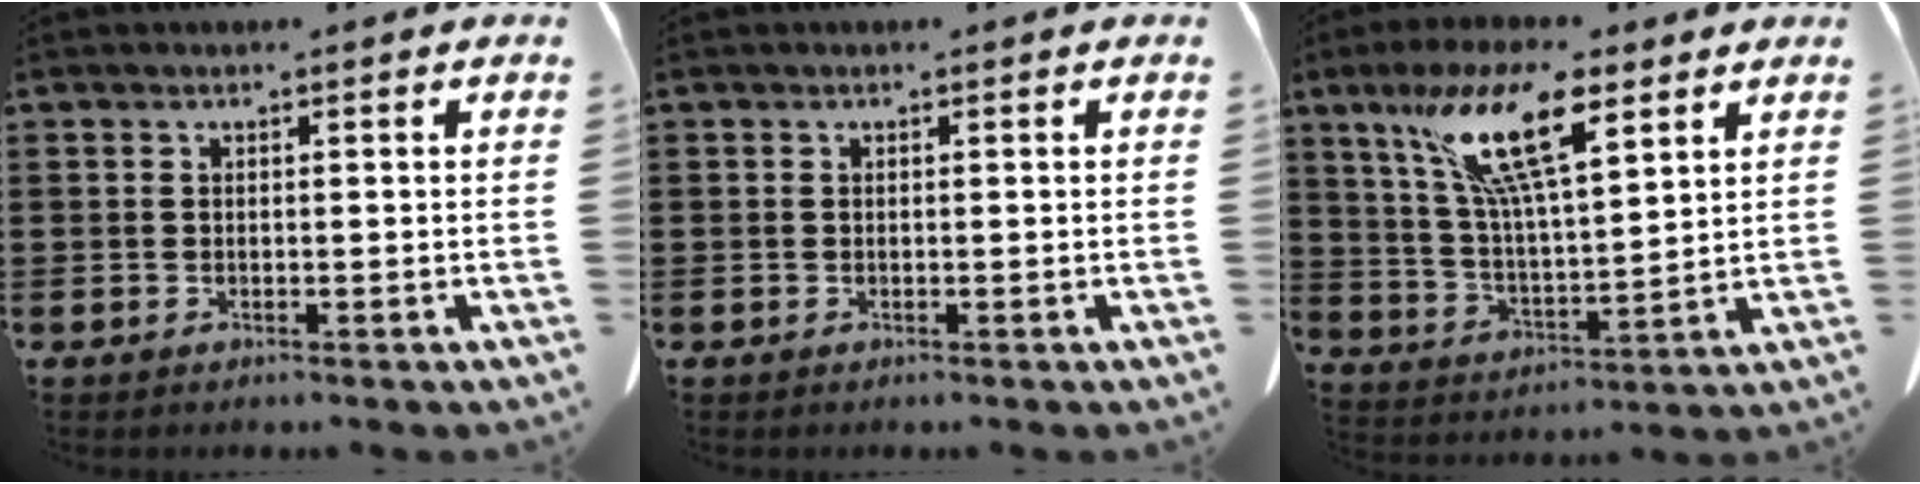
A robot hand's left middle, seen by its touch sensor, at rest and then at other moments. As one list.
[{"total": 0.0}, {"total": 13.9, "force": [8.4, 3.8, 10.4], "torque": [-0.225, -0.013, 0.146]}]